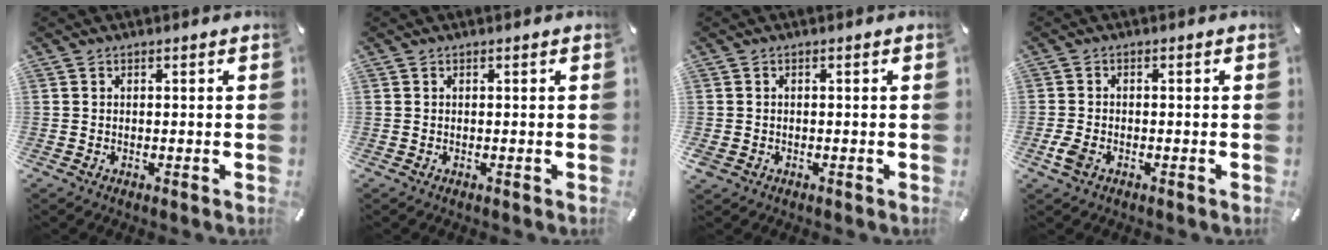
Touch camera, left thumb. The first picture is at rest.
{"total": 0.0}
{"total": 1.2, "force": [-0.6, 1.0, 0.4], "torque": [-0.005, 0.003, -0.013]}
{"total": 3.5, "force": [-1.5, 2.1, 2.4], "torque": [-0.066, -0.004, -0.032]}